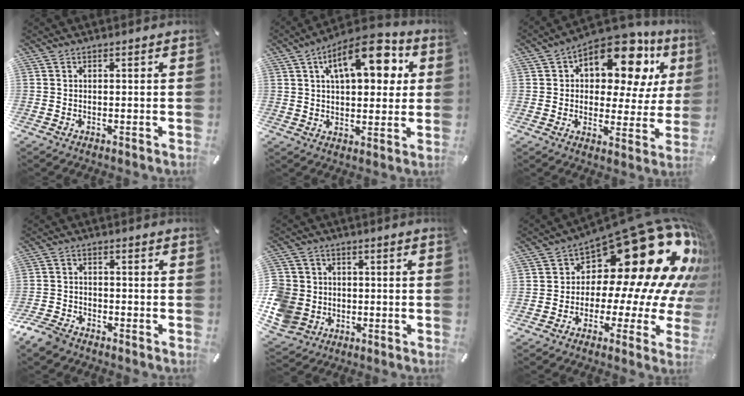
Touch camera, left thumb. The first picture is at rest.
{"total": 15.7, "force": [6.9, 7.5, 12.0], "torque": [-0.173, -0.018, 0.112]}
{"total": 15.4, "force": [9.5, 7.5, 9.5], "torque": [-0.138, -0.071, 0.159]}
{"total": 5.7, "force": [-4.7, 2.5, 2.1], "torque": [-0.060, 0.015, -0.097]}
{"total": 9.8, "force": [-1.8, 9.0, 3.3], "torque": [-0.088, 0.014, -0.032]}
{"total": 28.7, "force": [12.1, 13.4, 22.3], "torque": [-0.309, -0.124, 0.229]}